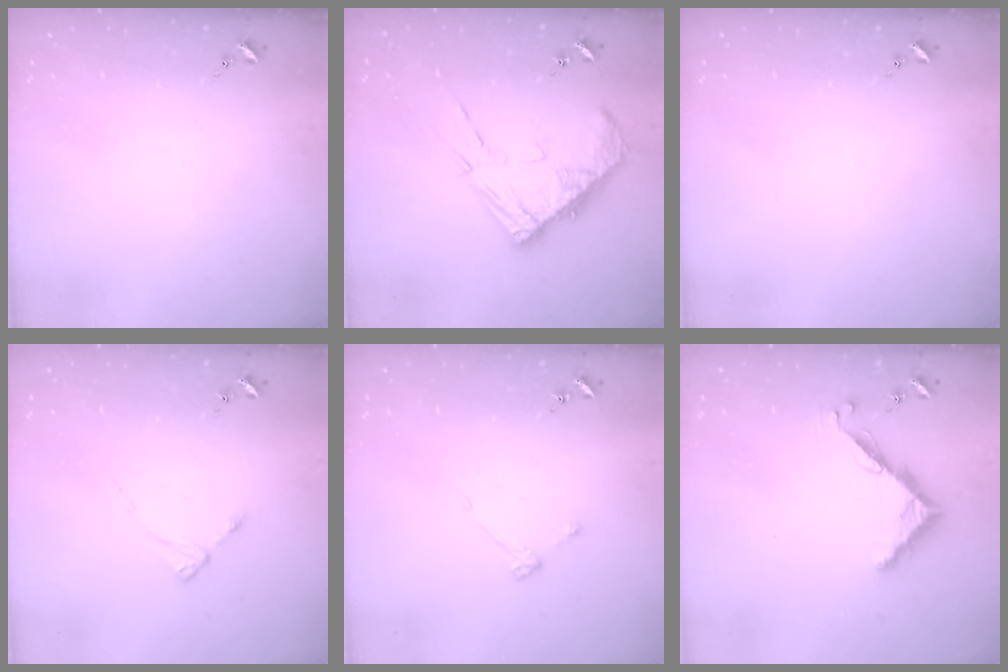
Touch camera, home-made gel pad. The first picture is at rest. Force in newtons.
{"total": 13.3, "press": 13.2, "slide": 1.2}
{"total": 0.0}
{"total": 2.6, "press": 2.6, "slide": 0.3}
{"total": 3.6, "press": 3.5, "slide": 0.6}
{"total": 7.7, "press": 7.7, "slide": 0.3}